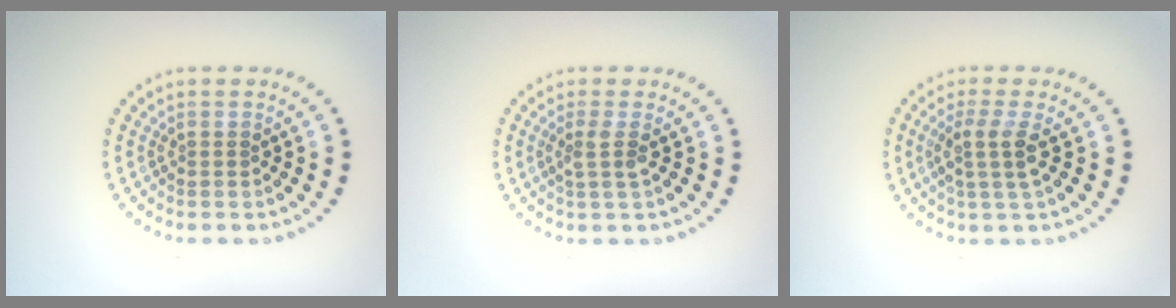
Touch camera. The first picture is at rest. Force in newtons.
{"total": 1.6, "press": 1.2, "slide": 1.0}
{"total": 2.6, "press": 2.0, "slide": 1.6}